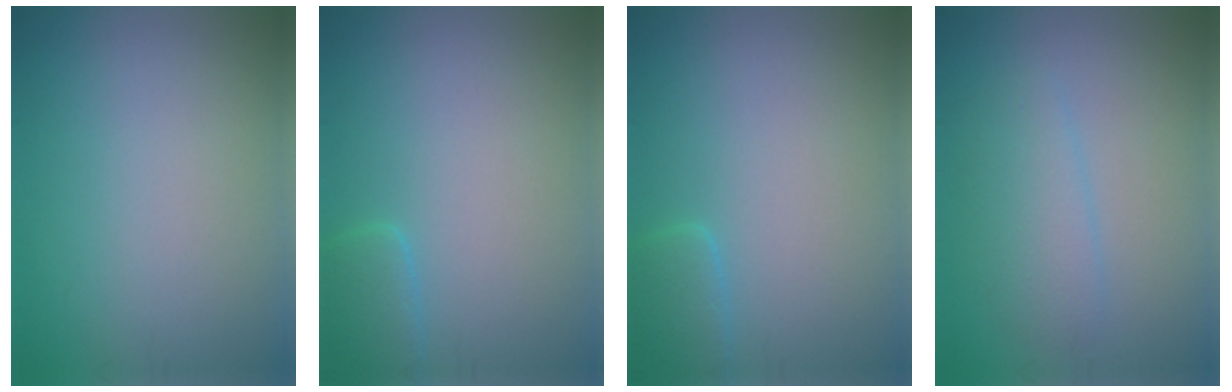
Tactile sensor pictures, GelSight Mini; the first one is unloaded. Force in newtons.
{"total": 1.9, "press": 1.9, "slide": 0.3}
{"total": 1.9, "press": 1.9, "slide": 0.3}
{"total": 2.6, "press": 2.6, "slide": 0.1}